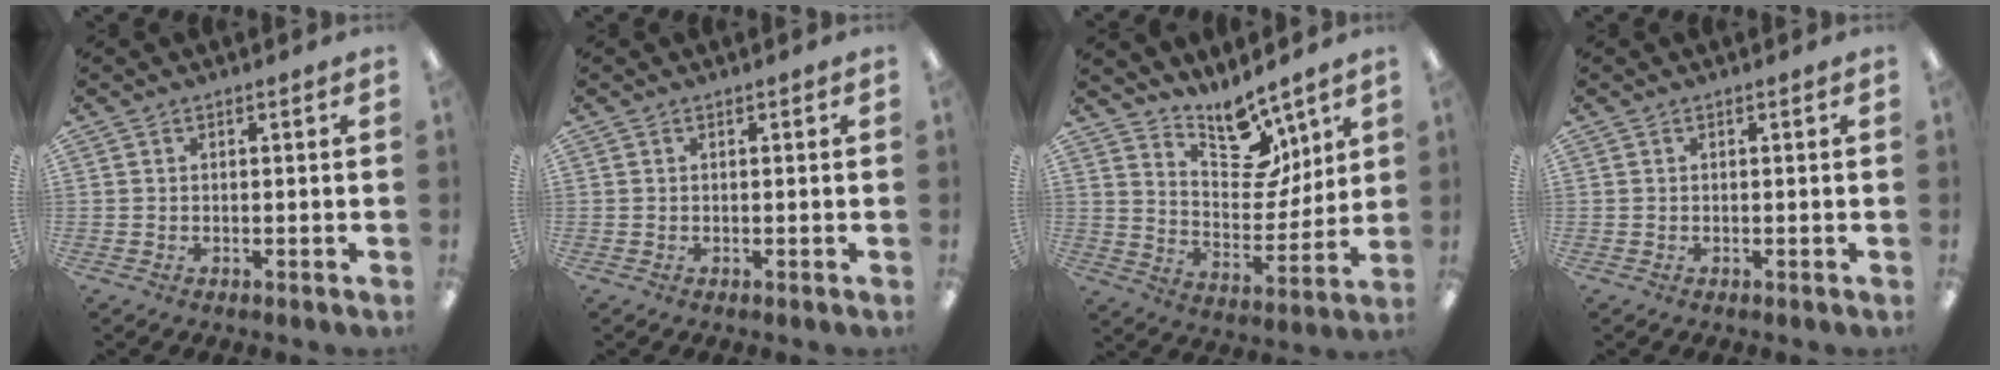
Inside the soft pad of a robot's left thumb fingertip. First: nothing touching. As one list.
[{"total": 0.0}, {"total": 13.3, "force": [10.5, 6.0, 5.5], "torque": [-0.075, -0.082, 0.192]}, {"total": 0.0}]